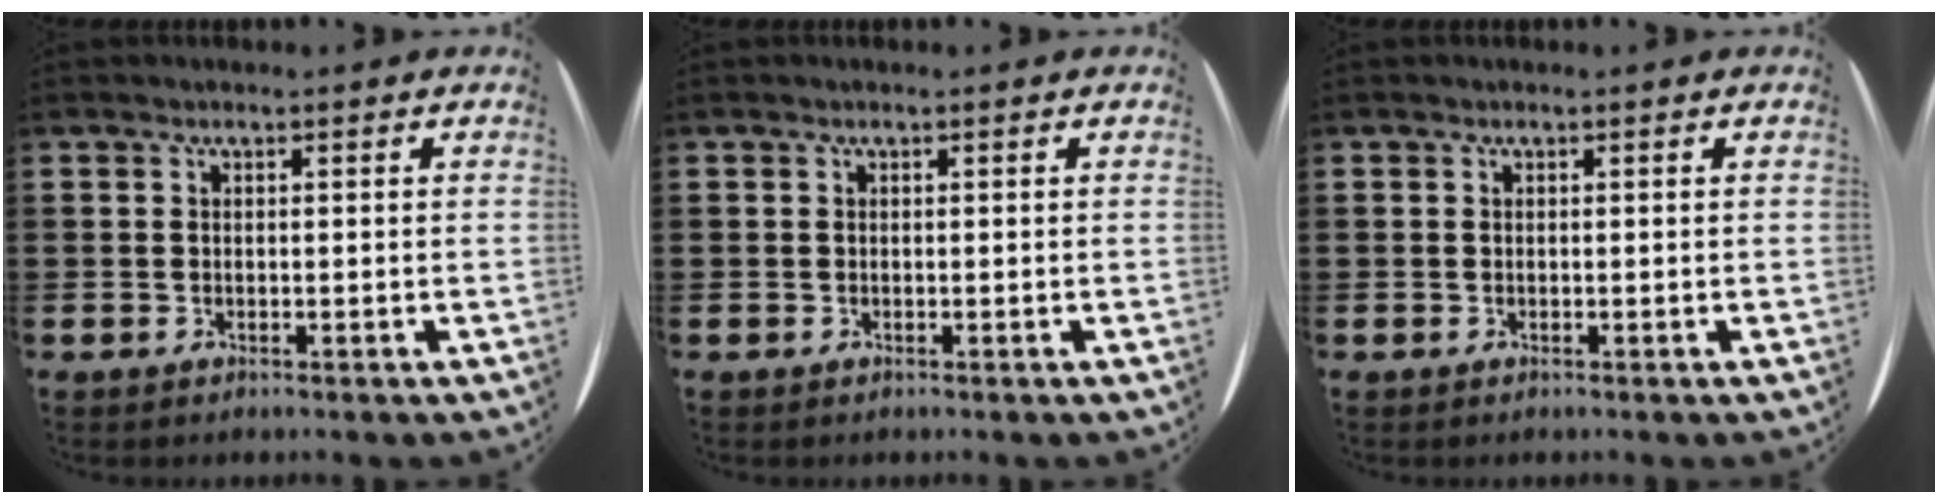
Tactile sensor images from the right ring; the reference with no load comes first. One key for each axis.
{"total": 0.0}
{"total": 0.0}